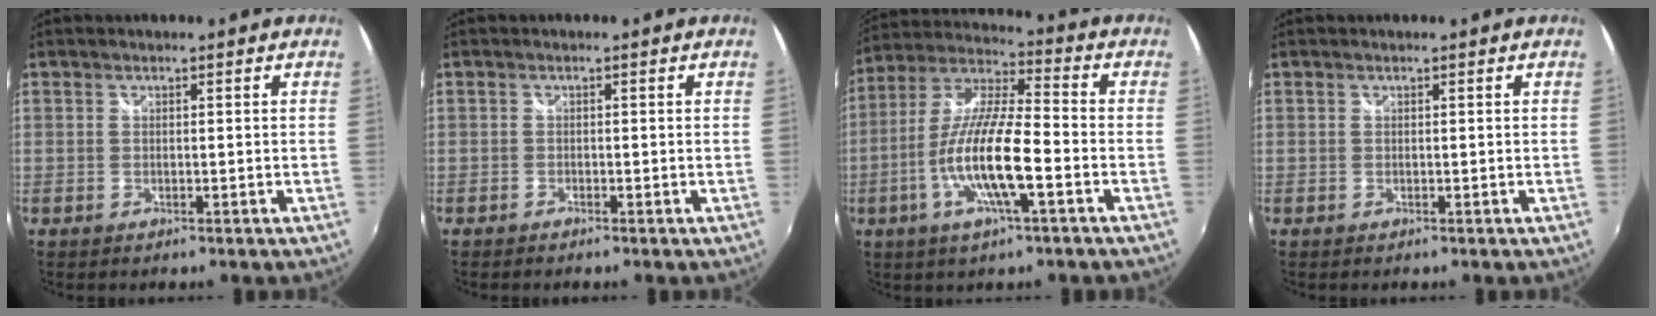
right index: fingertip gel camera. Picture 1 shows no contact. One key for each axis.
{"total": 0.5, "fx": -0.5, "fy": 0.2, "fz": 0.1, "tx": -0.004, "ty": -0.001, "tz": -0.012}
{"total": 14.5, "fx": -4.8, "fy": 2.5, "fz": 13.5, "tx": -0.269, "ty": -0.007, "tz": -0.095}
{"total": 0.0}